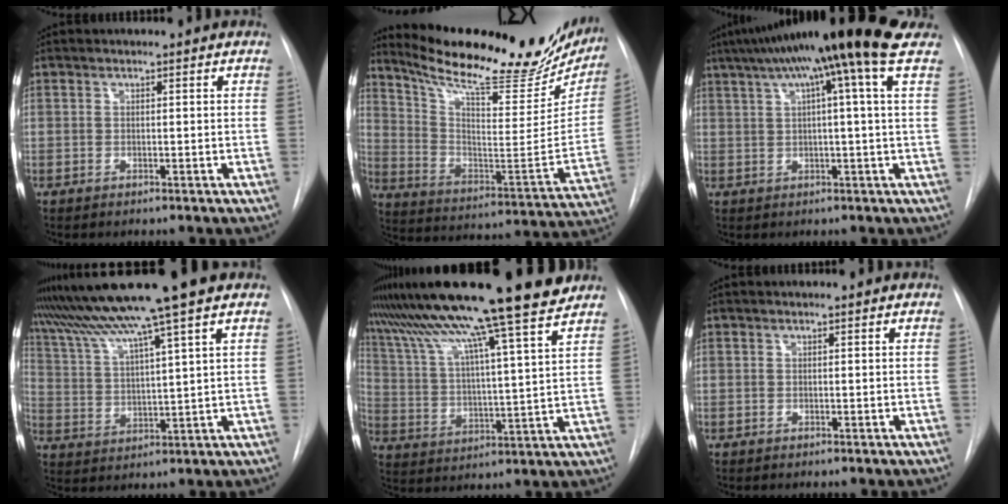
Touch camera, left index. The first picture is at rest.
{"total": 29.1, "force": [24.4, 6.1, 14.6], "torque": [-0.229, -0.051, 0.339]}
{"total": 15.2, "force": [10.1, -1.4, 11.2], "torque": [-0.180, 0.045, 0.135]}
{"total": 13.1, "force": [10.3, -2.4, 7.9], "torque": [-0.140, 0.012, 0.171]}
{"total": 22.7, "force": [18.4, -1.0, 13.3], "torque": [-0.237, 0.003, 0.285]}
{"total": 0.0}